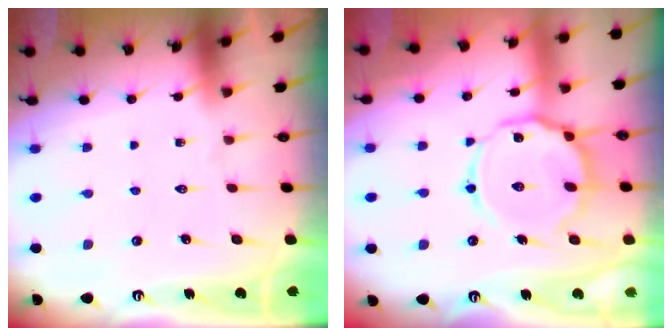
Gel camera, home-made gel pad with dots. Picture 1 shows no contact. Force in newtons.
{"total": 13.8, "press": 13.8, "slide": 1.3}